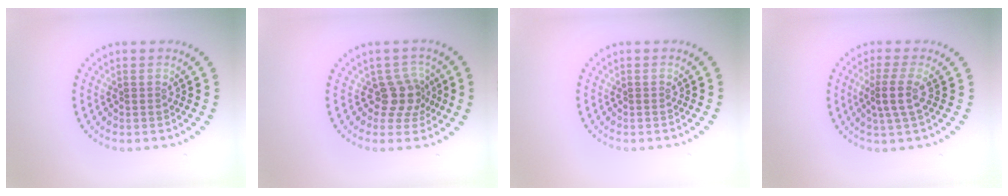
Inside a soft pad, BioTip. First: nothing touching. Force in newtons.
{"total": 2.7, "press": 2.0, "slide": 1.8}
{"total": 0.0}
{"total": 2.6, "press": 2.0, "slide": 1.8}